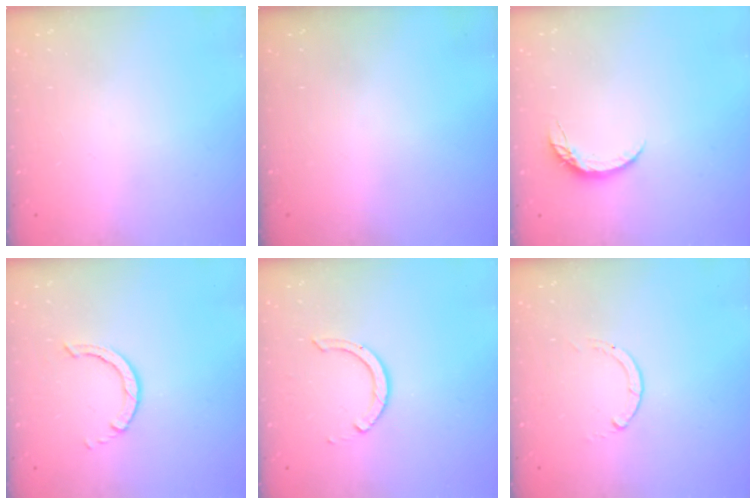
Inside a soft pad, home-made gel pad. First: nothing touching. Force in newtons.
{"total": 0.0}
{"total": 5.3, "press": 5.2, "slide": 0.6}
{"total": 3.2, "press": 3.2, "slide": 0.4}
{"total": 7.0, "press": 6.9, "slide": 0.8}
{"total": 0.0}